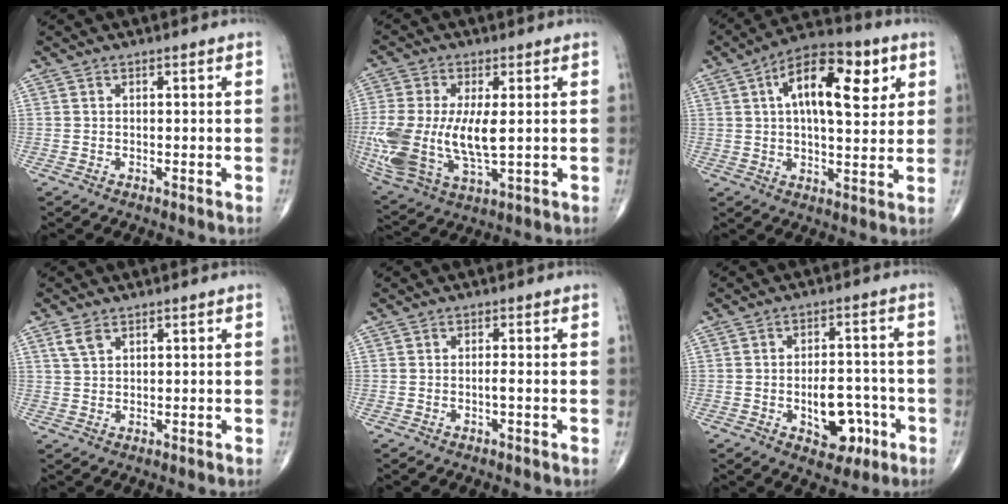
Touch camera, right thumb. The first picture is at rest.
{"total": 18.4, "force": [-0.7, 8.5, 16.2], "torque": [-0.377, -0.027, -0.001]}
{"total": 17.1, "force": [5.6, 7.7, 14.2], "torque": [-0.194, 0.005, 0.080]}
{"total": 2.8, "force": [1.7, 1.5, 1.6], "torque": [-0.033, -0.001, 0.041]}
{"total": 1.0, "force": [-0.3, -0.1, 0.9], "torque": [-0.019, -0.002, -0.005]}
{"total": 9.4, "force": [-3.1, 5.5, 6.9], "torque": [-0.074, 0.026, -0.035]}